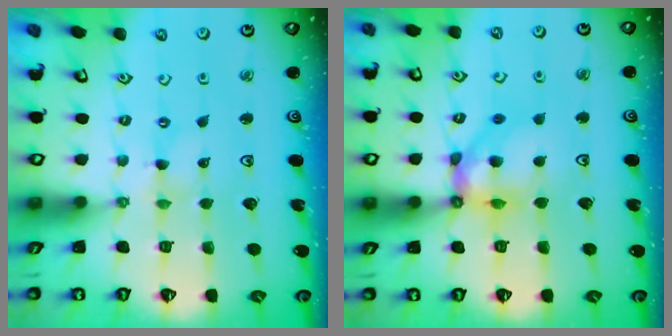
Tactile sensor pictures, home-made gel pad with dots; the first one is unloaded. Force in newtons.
{"total": 12.5, "press": 12.4, "slide": 1.7}